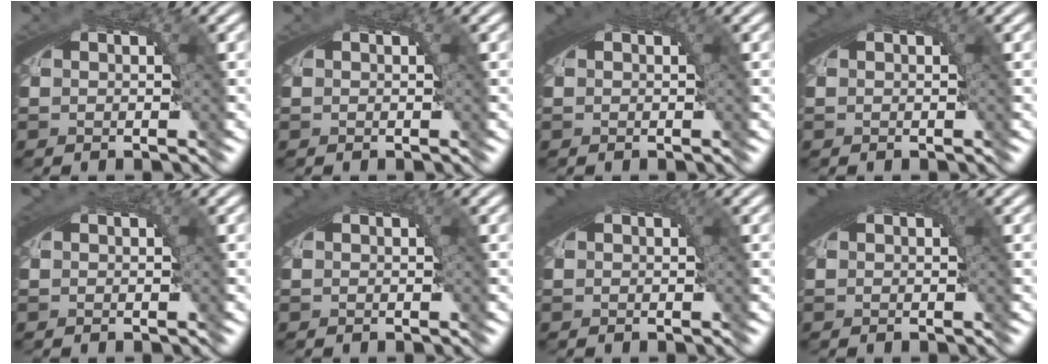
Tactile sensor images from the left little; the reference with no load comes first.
{"total": 0.0}
{"total": 1.8, "force": [0.7, 0.3, 1.6], "torque": [-0.021, 0.006, 0.010]}
{"total": 1.0, "force": [0.4, 0.0, 1.0], "torque": [-0.014, 0.002, 0.008]}
{"total": 0.5, "force": [0.3, -0.1, 0.5], "torque": [-0.006, 0.002, 0.006]}
{"total": 1.2, "force": [0.5, 0.1, 1.1], "torque": [-0.017, 0.004, 0.009]}
{"total": 2.4, "force": [1.0, 0.5, 2.1], "torque": [-0.025, 0.008, 0.015]}
{"total": 3.1, "force": [1.2, 0.9, 2.7], "torque": [-0.034, 0.011, 0.016]}